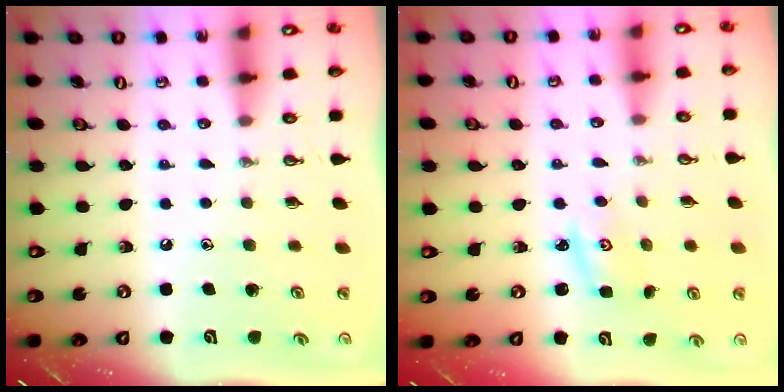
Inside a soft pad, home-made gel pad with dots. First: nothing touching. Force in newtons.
{"total": 2.3, "press": 2.3, "slide": 0.3}